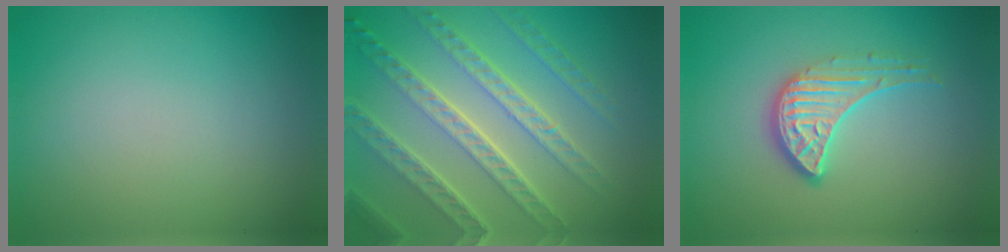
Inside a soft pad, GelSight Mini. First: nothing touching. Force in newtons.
{"total": 7.8, "press": 5.4, "slide": 5.6}
{"total": 3.3, "press": 2.9, "slide": 1.6}